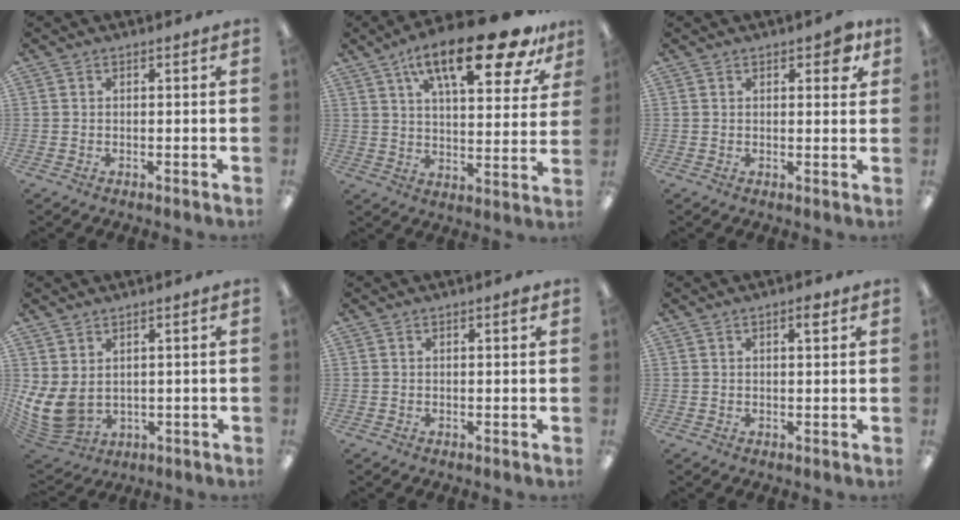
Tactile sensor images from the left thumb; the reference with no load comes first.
{"total": 22.0, "force": [13.2, 7.3, 16.0], "torque": [-0.239, -0.066, 0.206]}
{"total": 4.3, "force": [2.3, 1.9, 3.2], "torque": [-0.043, -0.003, 0.035]}
{"total": 7.8, "force": [1.6, 5.0, 5.8], "torque": [-0.148, -0.023, 0.032]}
{"total": 1.2, "force": [0.7, 0.2, 1.0], "torque": [-0.012, -0.002, 0.009]}
{"total": 2.6, "force": [1.5, 0.8, 2.0], "torque": [-0.027, -0.003, 0.021]}